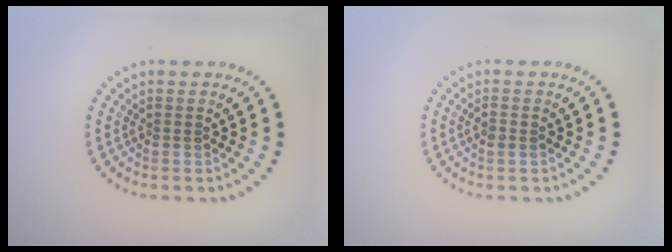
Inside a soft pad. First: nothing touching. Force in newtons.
{"total": 1.0, "press": 0.9, "slide": 0.4}